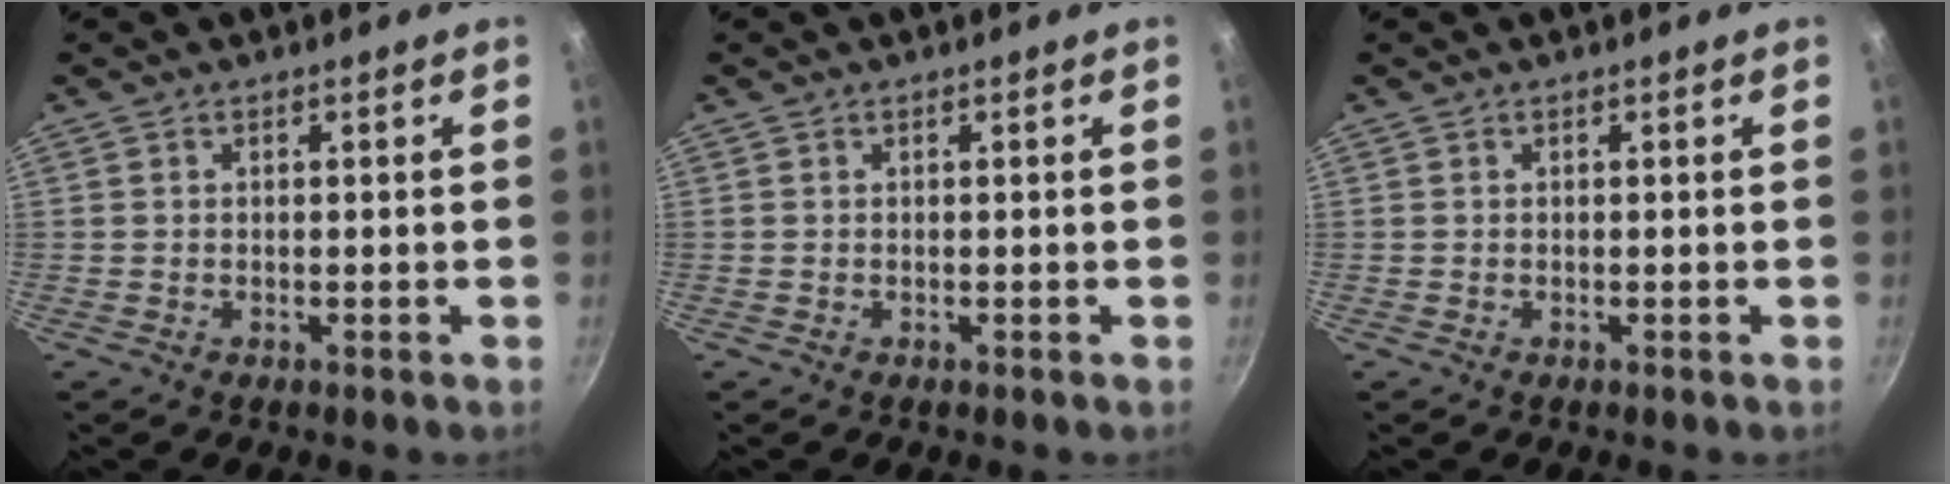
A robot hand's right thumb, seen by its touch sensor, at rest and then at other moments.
{"total": 0.0}
{"total": 0.0}